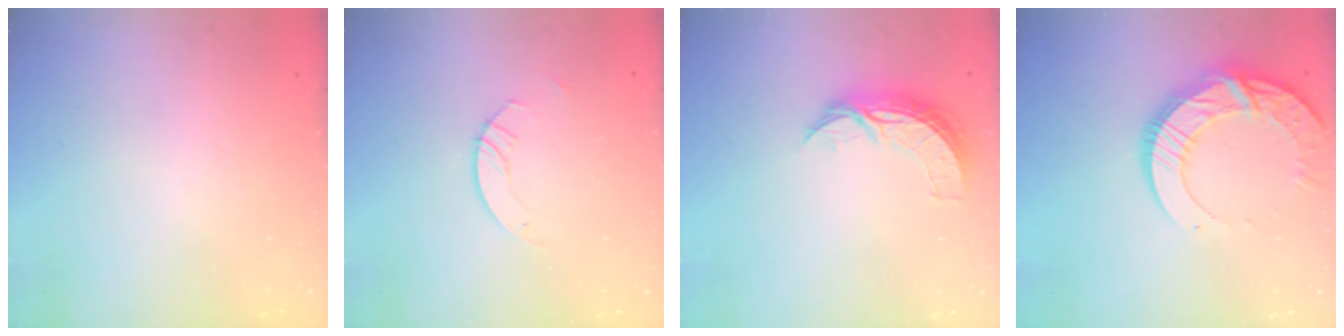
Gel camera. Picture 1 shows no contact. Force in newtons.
{"total": 3.0, "press": 3.0, "slide": 0.3}
{"total": 7.3, "press": 7.3, "slide": 0.2}
{"total": 17.2, "press": 17.1, "slide": 1.6}